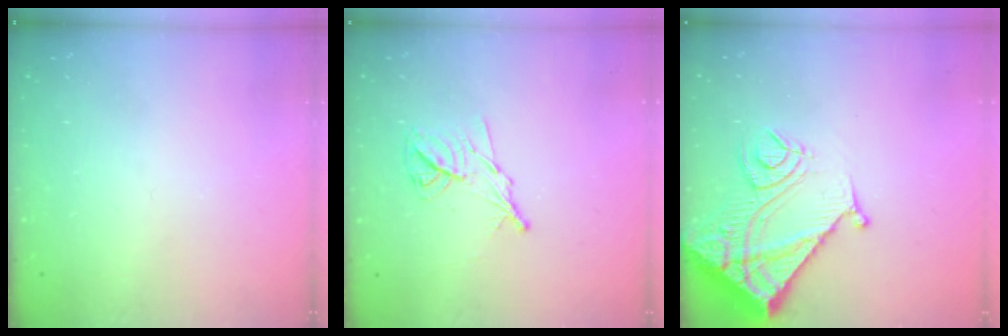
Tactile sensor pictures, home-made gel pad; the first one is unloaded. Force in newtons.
{"total": 10.0, "press": 10.0, "slide": 0.1}
{"total": 16.5, "press": 16.4, "slide": 2.0}